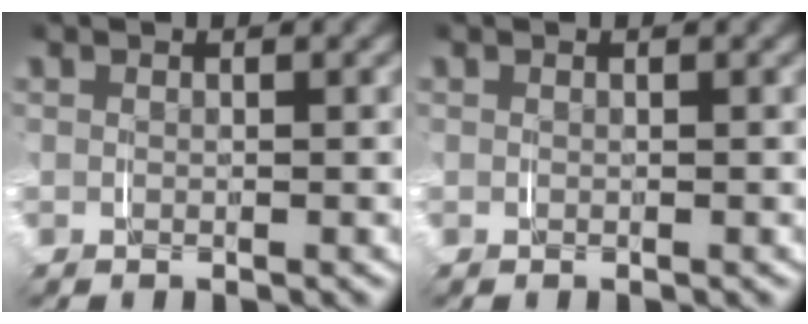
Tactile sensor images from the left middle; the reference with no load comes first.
{"total": 0.0}